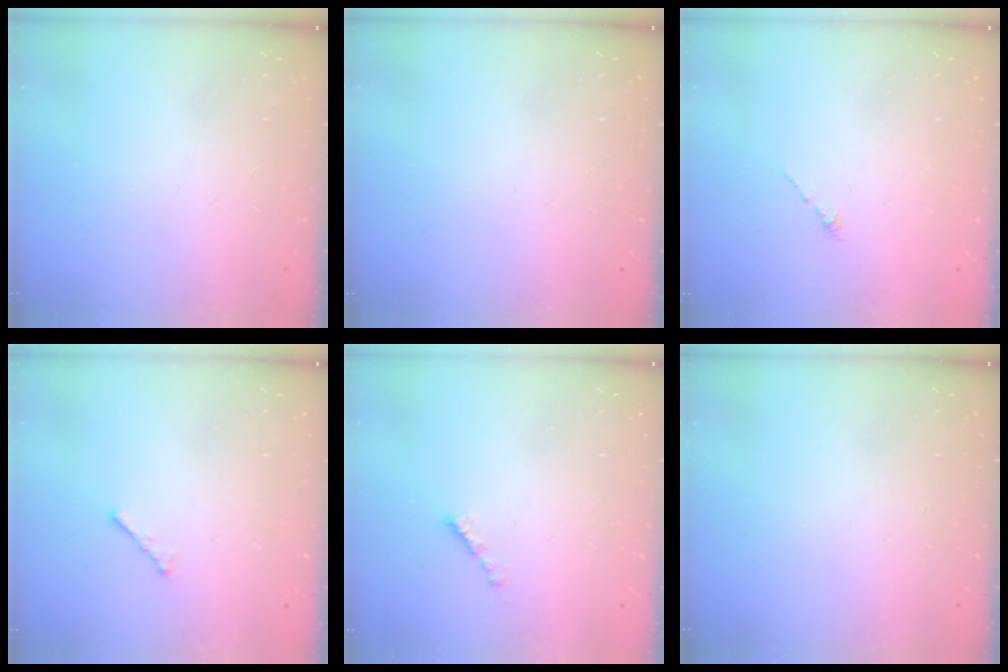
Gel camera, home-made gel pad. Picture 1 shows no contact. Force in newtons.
{"total": 0.0}
{"total": 0.0}
{"total": 1.9, "press": 1.8, "slide": 0.5}
{"total": 2.1, "press": 2.1, "slide": 0.3}
{"total": 0.0}